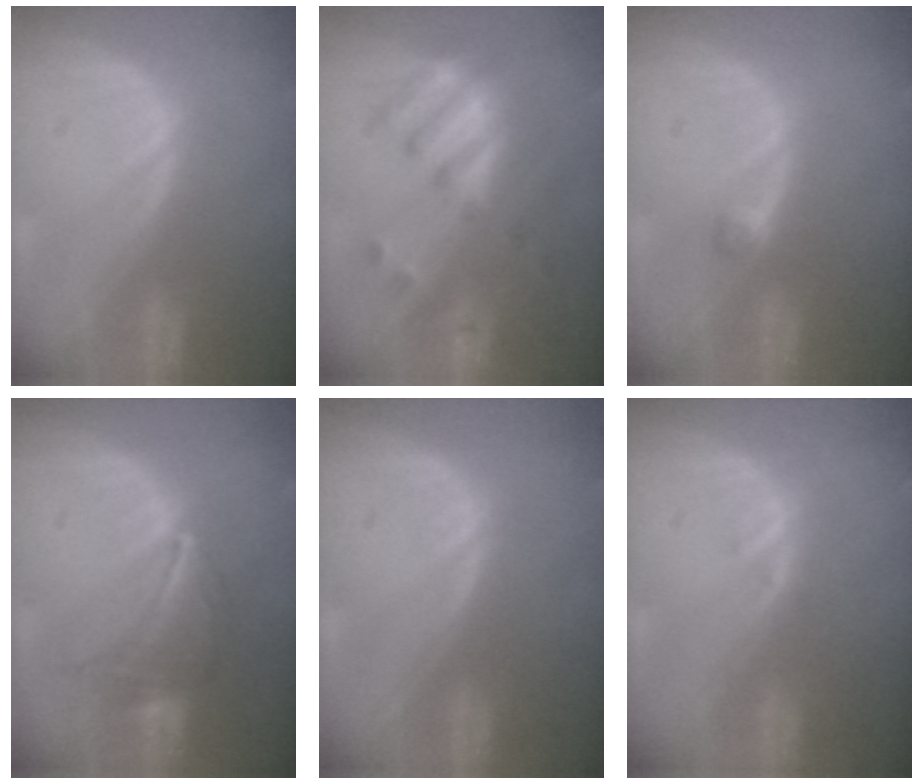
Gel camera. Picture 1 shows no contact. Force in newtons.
{"total": 8.1, "press": 7.0, "slide": 3.9}
{"total": 1.6, "press": 1.4, "slide": 0.9}
{"total": 6.7, "press": 6.5, "slide": 1.3}
{"total": 0.0}
{"total": 0.6, "press": 0.6, "slide": 0.1}